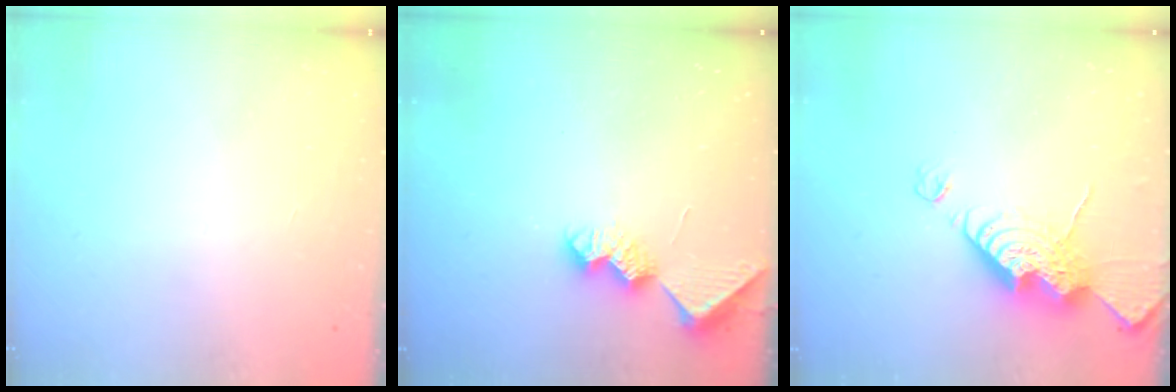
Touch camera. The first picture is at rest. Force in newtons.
{"total": 7.5, "press": 7.5, "slide": 0.6}
{"total": 14.7, "press": 14.6, "slide": 1.5}